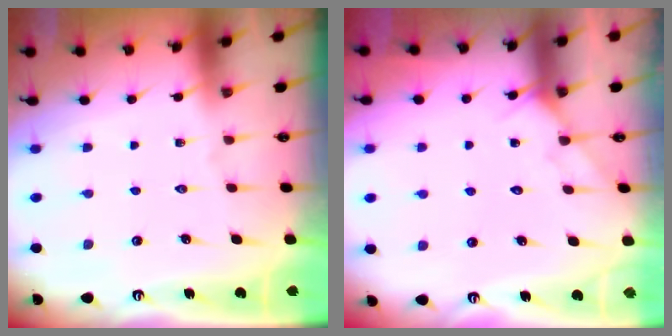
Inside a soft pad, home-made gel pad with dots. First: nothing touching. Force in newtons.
{"total": 4.6, "press": 4.6, "slide": 0.4}